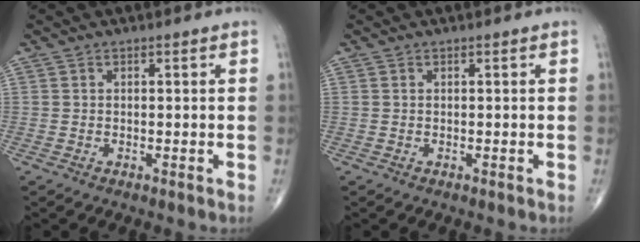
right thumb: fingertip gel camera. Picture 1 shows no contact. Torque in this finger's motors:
{"motor_torque": [1.03, 2.34, -0.03, -0.11, -0.03]}